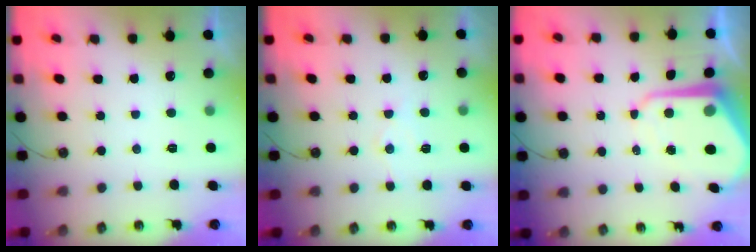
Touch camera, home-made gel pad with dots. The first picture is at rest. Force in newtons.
{"total": 6.4, "press": 6.4, "slide": 0.4}
{"total": 10.8, "press": 10.7, "slide": 1.0}